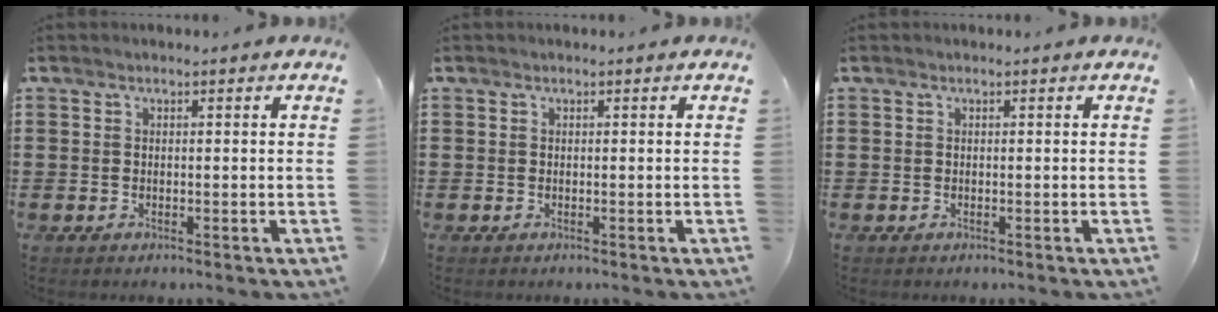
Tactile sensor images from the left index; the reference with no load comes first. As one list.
[{"total": 0.0}, {"total": 0.0}]